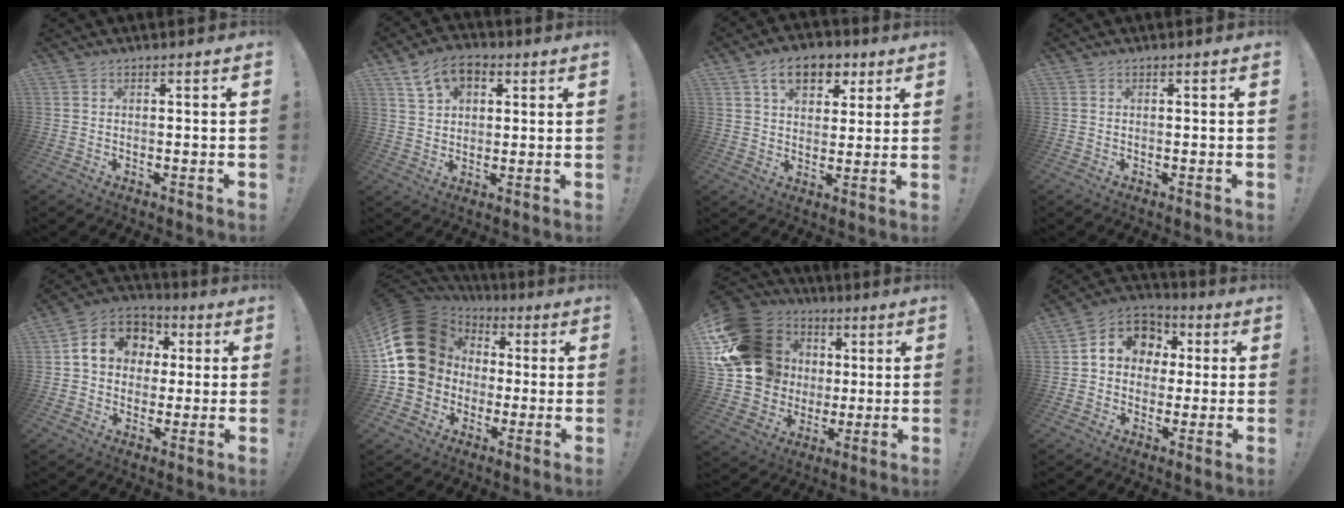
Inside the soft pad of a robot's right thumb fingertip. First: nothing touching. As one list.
[{"total": 8.9, "force": [4.5, 5.7, 5.2], "torque": [-0.080, -0.008, 0.086]}, {"total": 11.5, "force": [5.6, 7.6, 6.6], "torque": [-0.091, -0.015, 0.104]}, {"total": 0.0}, {"total": 11.6, "force": [2.4, 10.1, 5.2], "torque": [-0.071, -0.001, 0.051]}, {"total": 21.9, "force": [2.6, 18.5, 11.6], "torque": [-0.191, -0.005, 0.081]}, {"total": 23.0, "force": [4.7, 19.4, 11.4], "torque": [-0.176, -0.014, 0.134]}, {"total": 10.1, "force": [2.0, 9.0, 4.2], "torque": [-0.061, -0.001, 0.044]}]